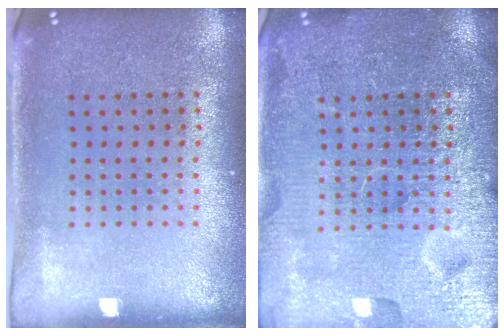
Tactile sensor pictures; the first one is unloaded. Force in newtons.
{"total": 7.1, "press": 7.0, "slide": 0.8}